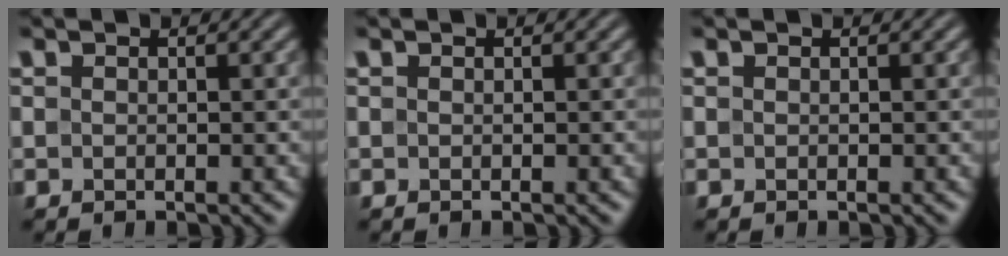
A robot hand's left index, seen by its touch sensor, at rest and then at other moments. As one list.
[{"total": 0.0}, {"total": 0.0}]